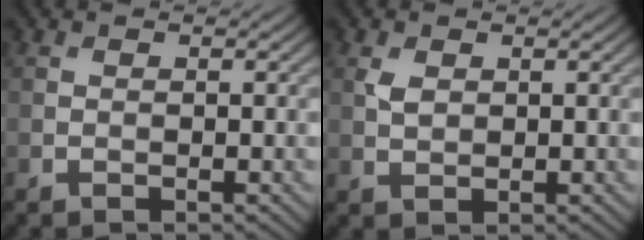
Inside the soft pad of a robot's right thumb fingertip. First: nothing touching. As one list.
[{"total": 1.8, "force": [0.7, 1.2, 1.2], "torque": [-0.032, -0.001, 0.015]}]